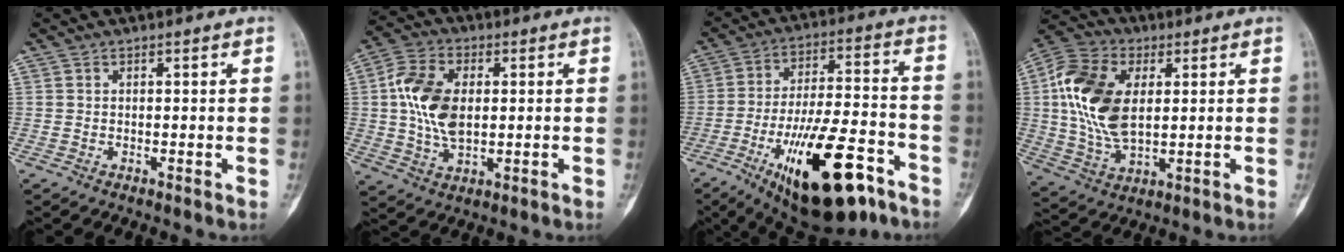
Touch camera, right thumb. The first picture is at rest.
{"total": 11.9, "force": [1.0, 7.3, 9.4], "torque": [-0.183, 0.005, 0.020]}
{"total": 23.2, "force": [-11.8, 8.3, 18.1], "torque": [-0.282, 0.057, -0.178]}
{"total": 16.6, "force": [2.7, 9.9, 13.0], "torque": [-0.258, 0.000, 0.049]}